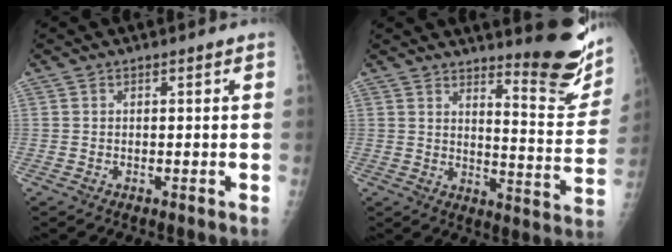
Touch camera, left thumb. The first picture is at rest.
{"total": 14.3, "force": [11.0, 2.5, 8.8], "torque": [-0.091, -0.105, 0.148]}